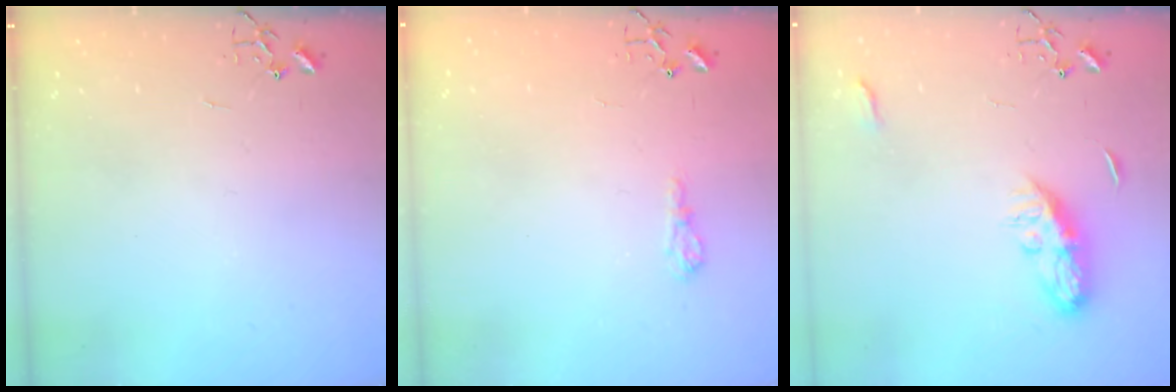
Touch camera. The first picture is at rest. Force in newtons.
{"total": 6.5, "press": 6.5, "slide": 0.7}
{"total": 8.2, "press": 8.1, "slide": 0.6}